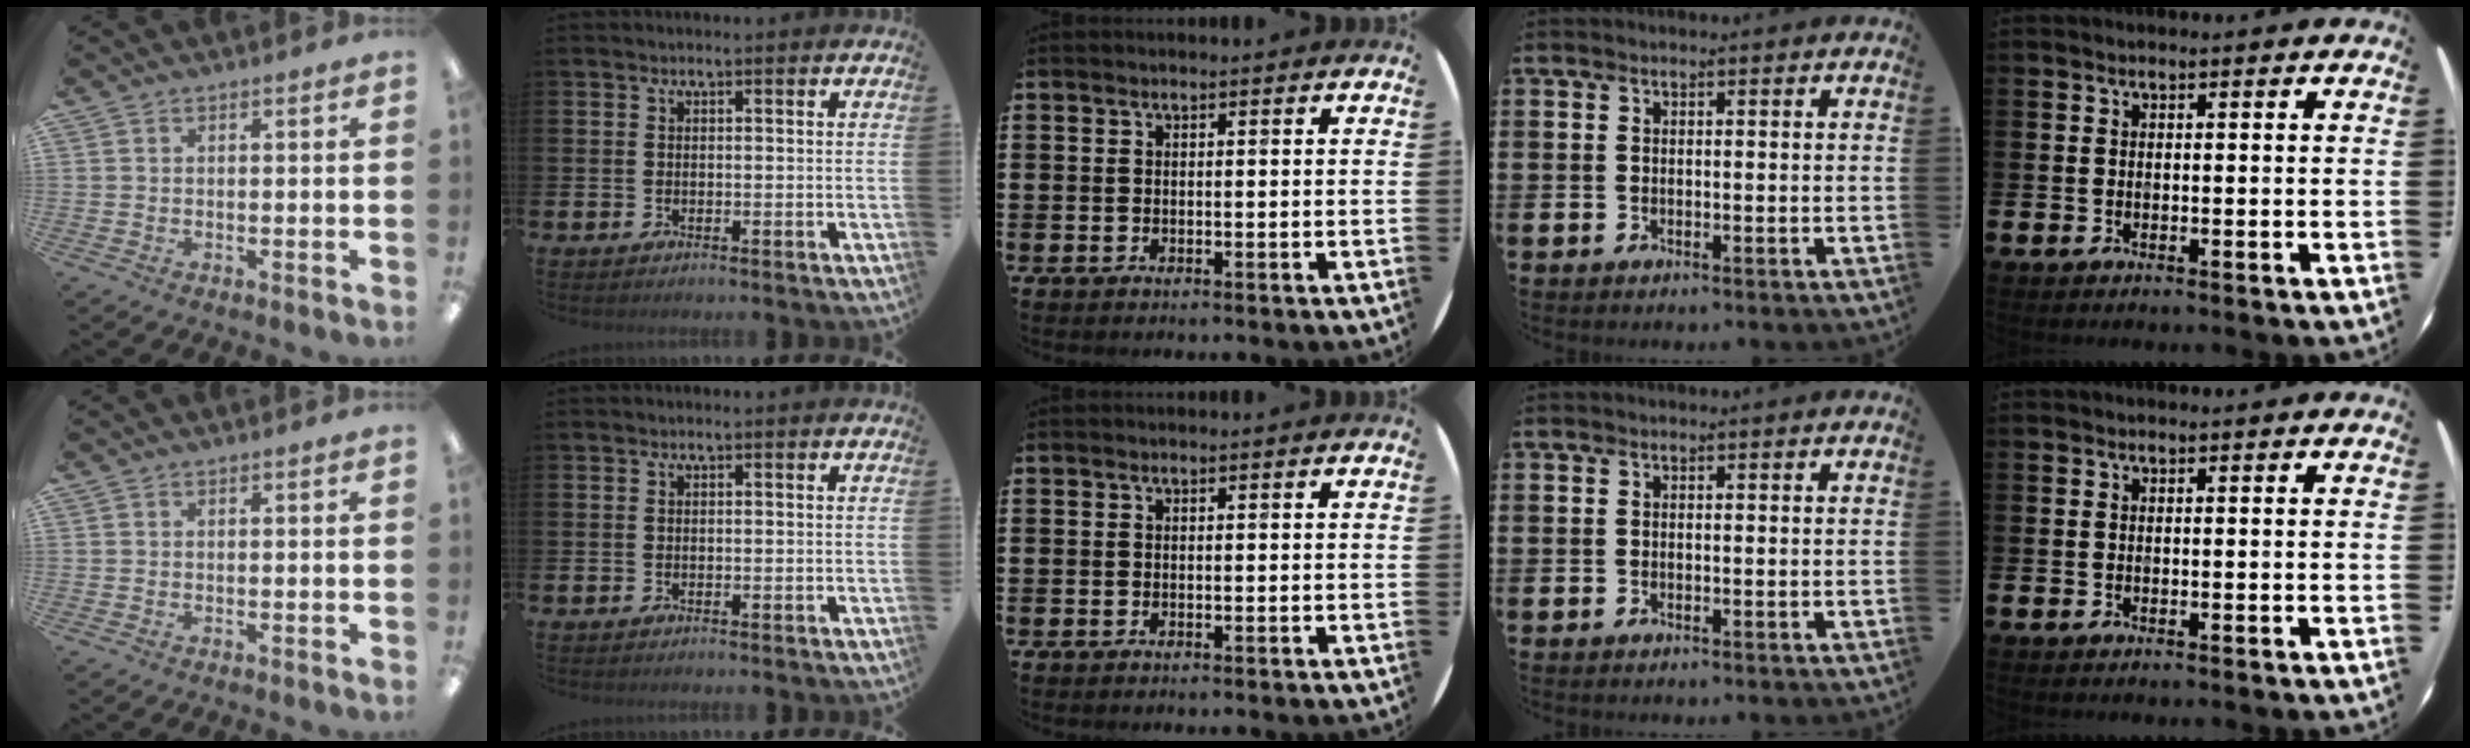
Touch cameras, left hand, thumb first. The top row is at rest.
{}